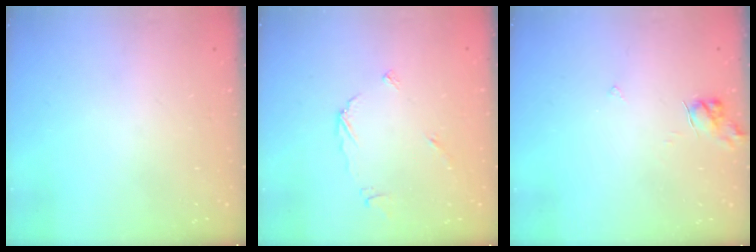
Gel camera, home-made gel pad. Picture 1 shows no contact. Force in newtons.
{"total": 3.8, "press": 3.8, "slide": 0.5}
{"total": 5.1, "press": 5.1, "slide": 0.4}